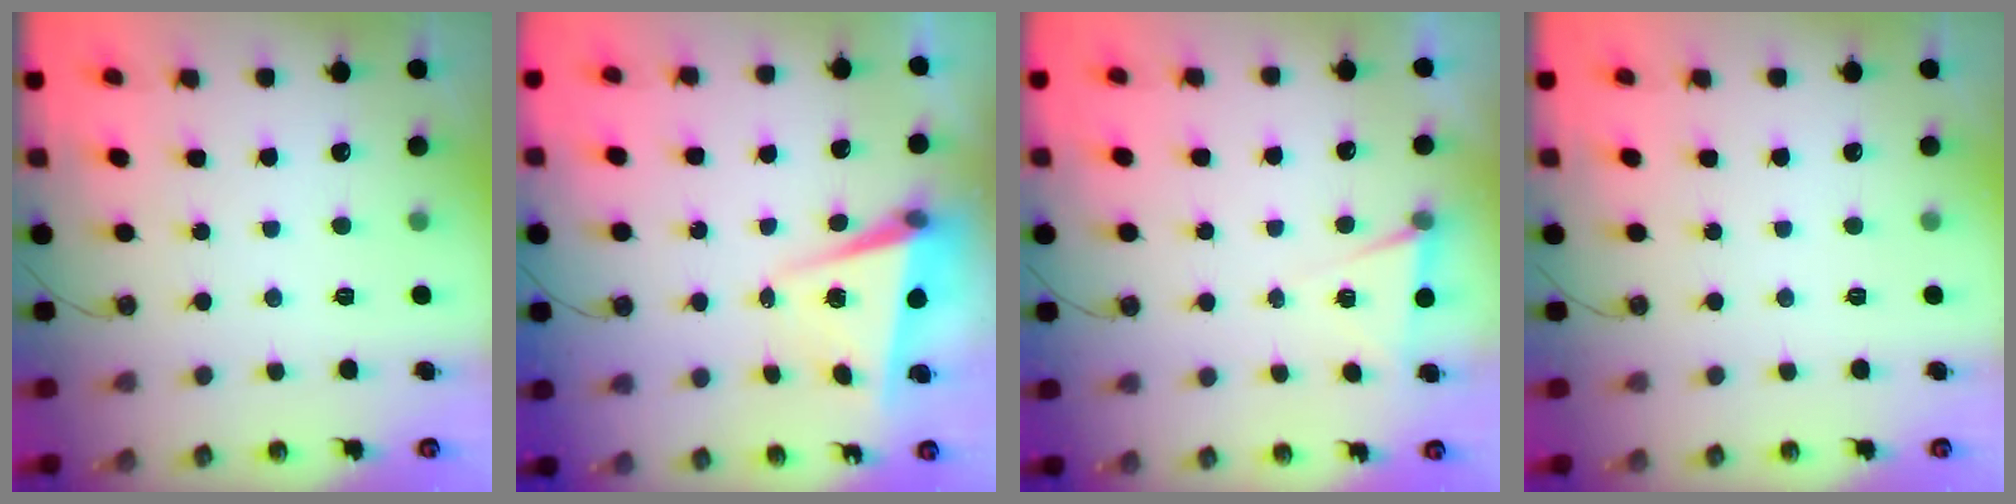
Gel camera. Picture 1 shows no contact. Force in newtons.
{"total": 5.5, "press": 5.4, "slide": 1.0}
{"total": 5.2, "press": 2.7, "slide": 4.5}
{"total": 0.0}